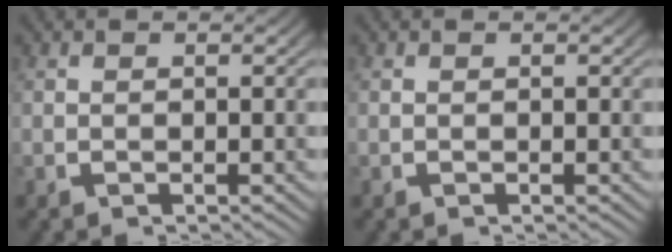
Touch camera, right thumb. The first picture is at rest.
{"total": 0.0}